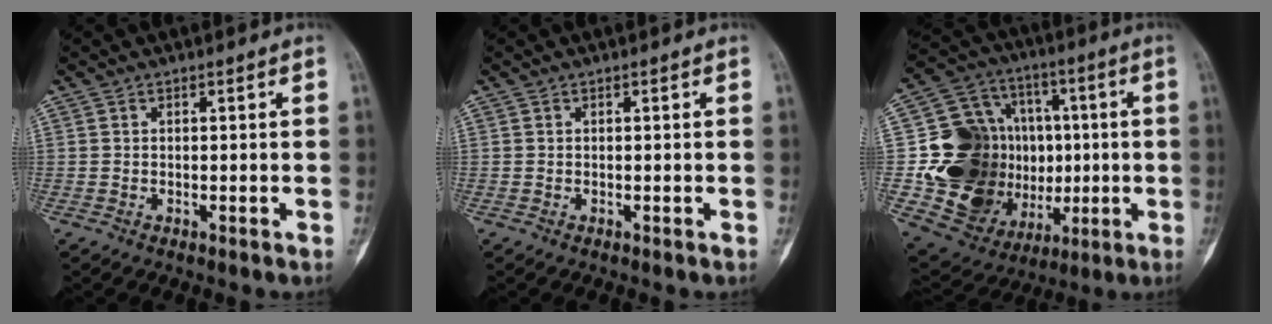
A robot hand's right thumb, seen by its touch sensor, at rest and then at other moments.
{"total": 0.0}
{"total": 24.2, "force": [-0.9, 19.5, 14.4], "torque": [-0.194, 0.030, 0.014]}